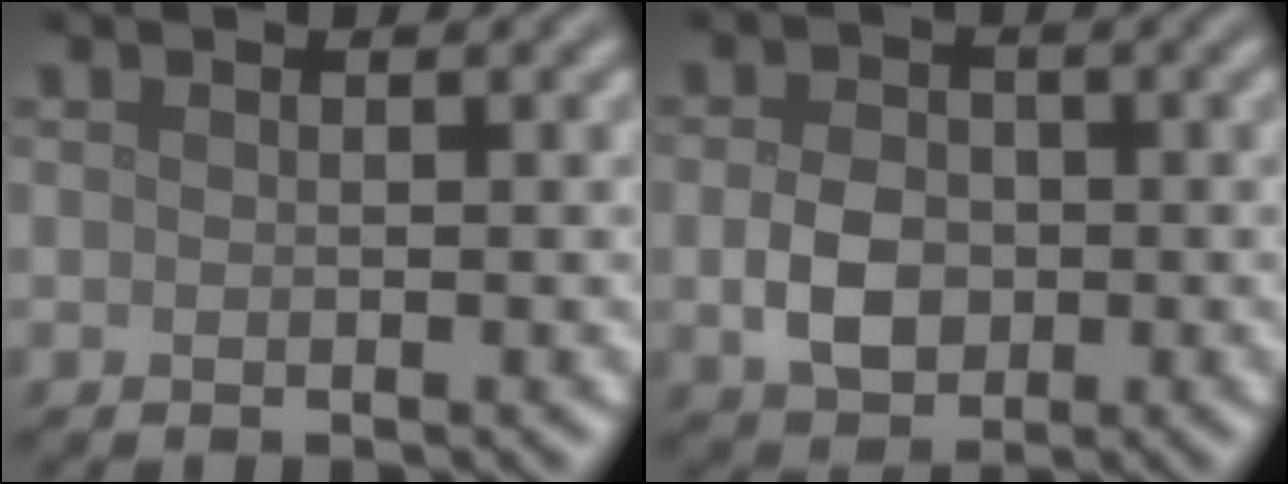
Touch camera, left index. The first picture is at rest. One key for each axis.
{"total": 3.8, "fx": -0.5, "fy": 2.9, "fz": 2.5, "tx": -0.048, "ty": -0.001, "tz": -0.013}